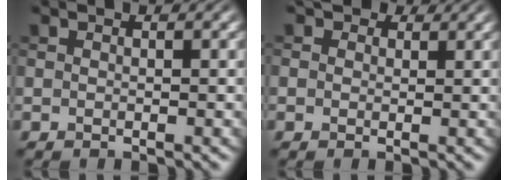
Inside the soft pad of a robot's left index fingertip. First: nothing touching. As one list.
[{"total": 2.9, "force": [1.6, 2.1, 1.3], "torque": [-0.030, -0.001, 0.011]}]